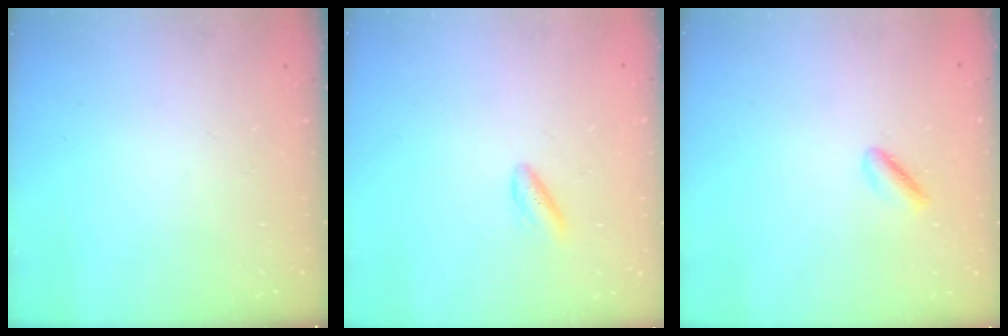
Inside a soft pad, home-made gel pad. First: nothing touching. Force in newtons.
{"total": 3.0, "press": 2.7, "slide": 1.4}
{"total": 1.6, "press": 1.5, "slide": 0.5}